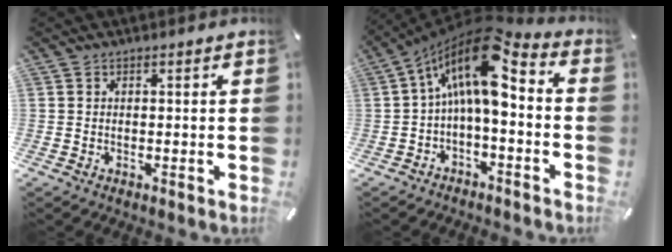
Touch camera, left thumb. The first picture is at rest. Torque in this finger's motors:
{"motor_torque": [1.53, 3.33, 2.67, -0.11, 0.42]}